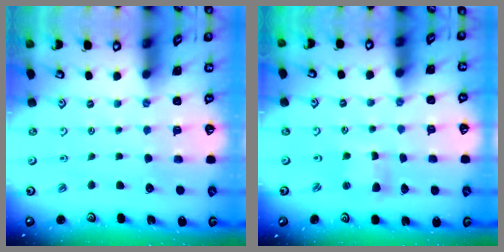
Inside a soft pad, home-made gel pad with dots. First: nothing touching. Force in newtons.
{"total": 2.1, "press": 2.1, "slide": 0.3}